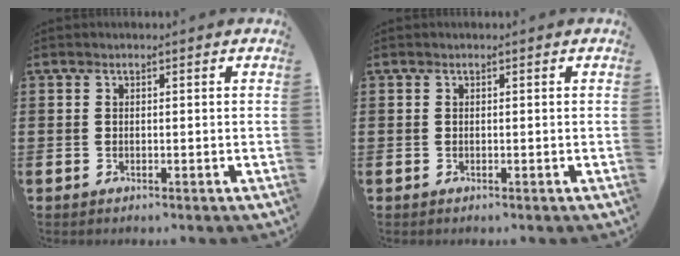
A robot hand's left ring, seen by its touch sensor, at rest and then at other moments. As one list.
[{"total": 0.0}]